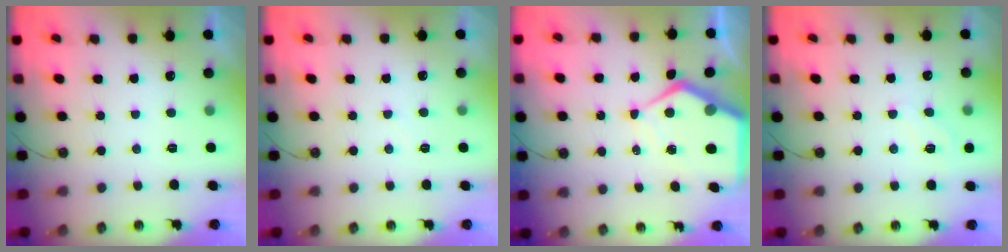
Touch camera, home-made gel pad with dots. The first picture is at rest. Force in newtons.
{"total": 4.3, "press": 4.2, "slide": 0.6}
{"total": 10.8, "press": 10.8, "slide": 1.0}
{"total": 3.6, "press": 3.5, "slide": 0.4}